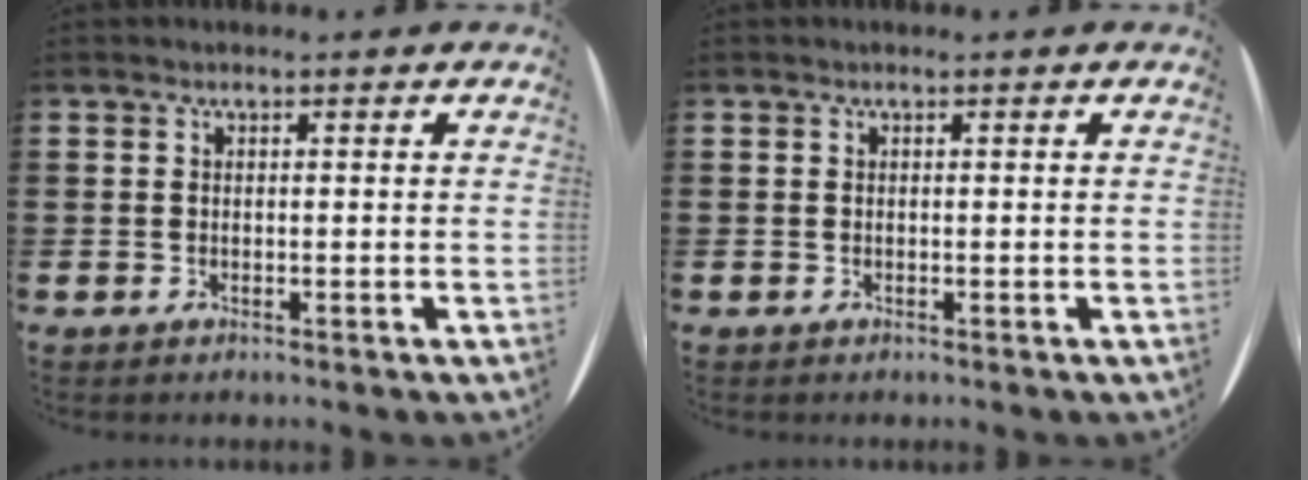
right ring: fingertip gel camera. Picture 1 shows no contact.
{"total": 0.0}